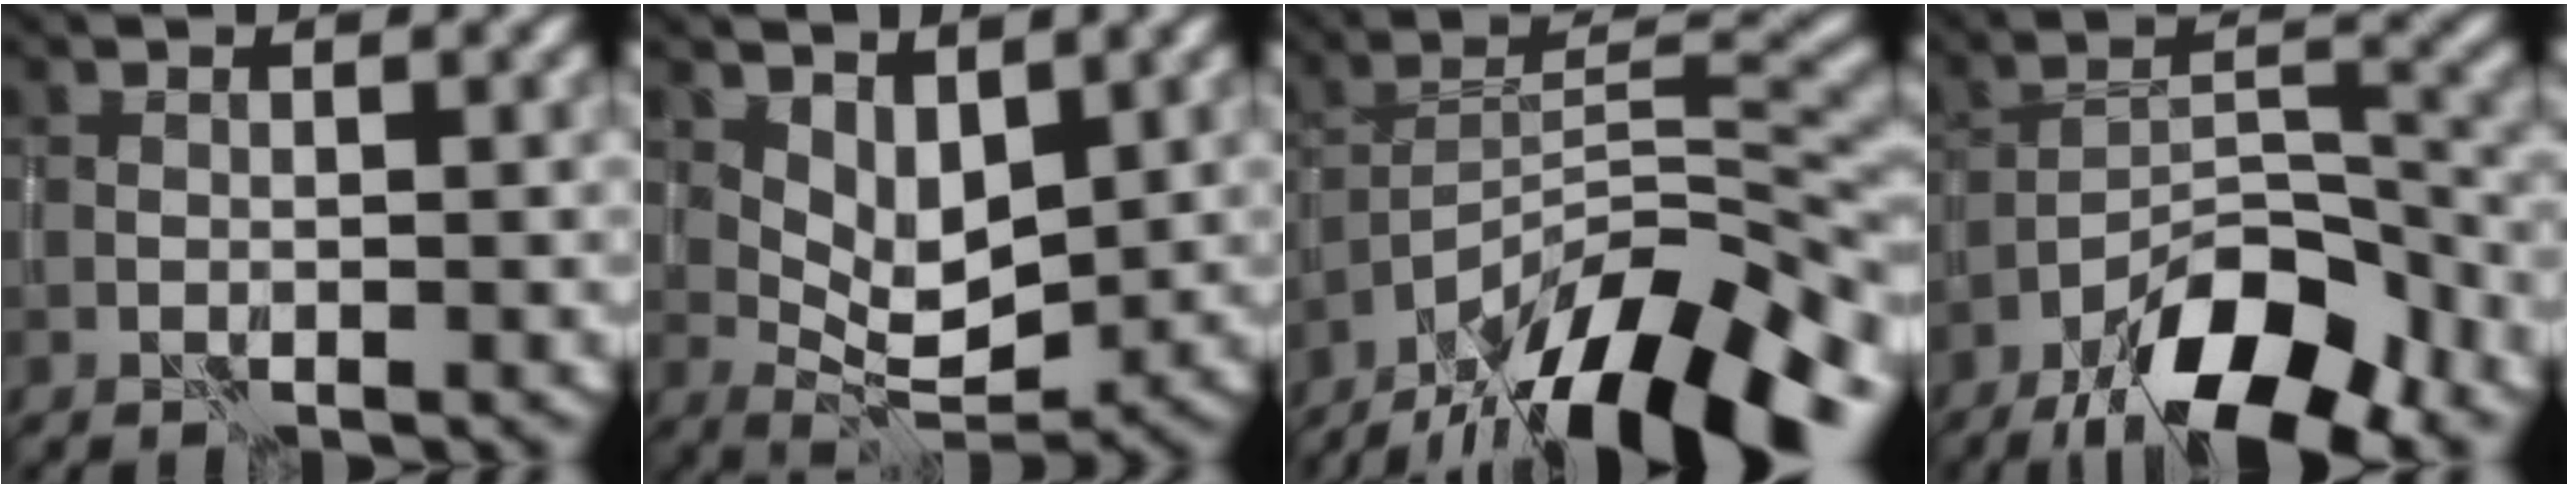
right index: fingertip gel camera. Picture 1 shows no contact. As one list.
[{"total": 3.8, "force": [2.0, 1.6, 2.8], "torque": [-0.042, -0.008, 0.040]}, {"total": 13.8, "force": [-10.7, 3.0, 8.2], "torque": [-0.140, 0.020, -0.186]}, {"total": 10.4, "force": [-7.3, 3.2, 6.8], "torque": [-0.106, 0.016, -0.132]}]